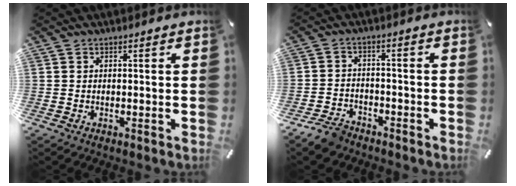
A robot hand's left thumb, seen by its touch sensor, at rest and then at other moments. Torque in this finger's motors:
{"motor_torque": [0.16, 0.75, 0.28, 0.33, 0.03]}